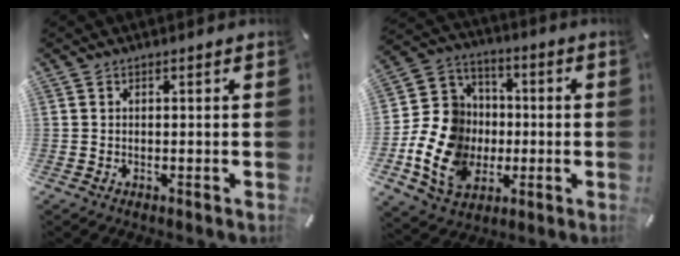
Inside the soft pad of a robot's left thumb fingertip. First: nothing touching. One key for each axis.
{"total": 18.2, "fx": -4.2, "fy": 15.5, "fz": 8.5, "tx": -0.188, "ty": 0.021, "tz": -0.071}